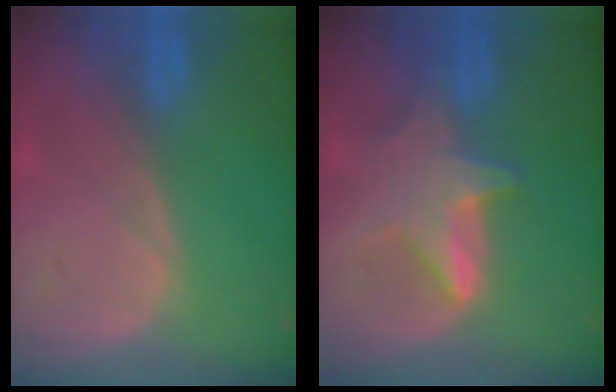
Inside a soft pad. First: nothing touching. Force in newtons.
{"total": 6.0, "press": 6.0, "slide": 0.8}